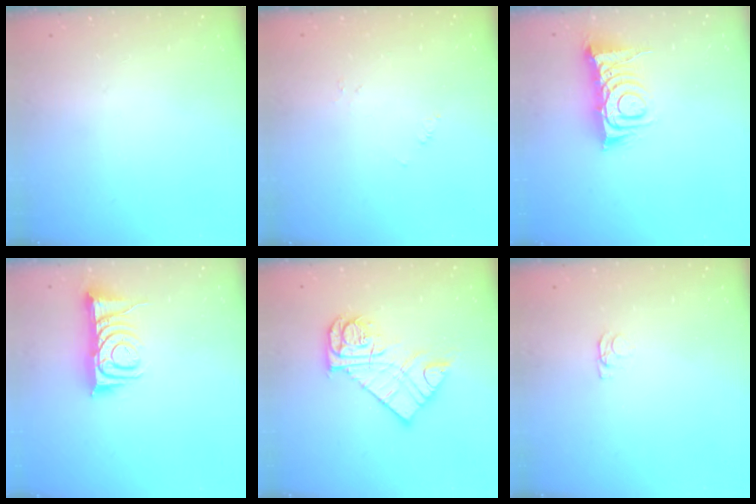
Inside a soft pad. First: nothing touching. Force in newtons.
{"total": 0.0}
{"total": 9.8, "press": 9.8, "slide": 1.1}
{"total": 8.4, "press": 8.3, "slide": 1.0}
{"total": 13.9, "press": 13.8, "slide": 1.5}
{"total": 1.2, "press": 1.1, "slide": 0.3}